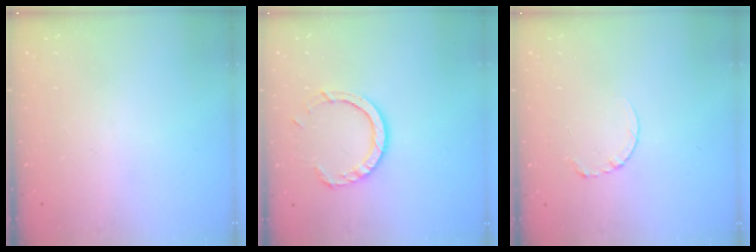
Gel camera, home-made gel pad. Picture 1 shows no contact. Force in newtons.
{"total": 8.9, "press": 8.8, "slide": 1.2}
{"total": 3.9, "press": 3.9, "slide": 0.3}